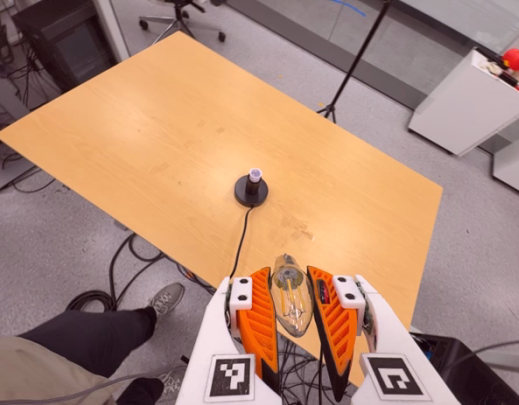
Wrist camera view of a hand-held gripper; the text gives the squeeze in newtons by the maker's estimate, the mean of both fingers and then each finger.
{"total": 21.1, "left": 23.8, "right": 18.4}